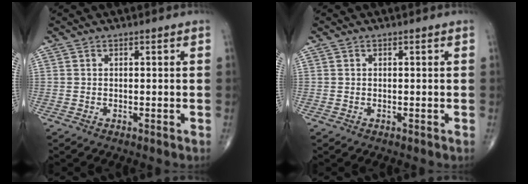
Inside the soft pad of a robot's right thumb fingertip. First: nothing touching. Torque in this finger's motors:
{"motor_torque": [0.00, 0.00, -0.01, 0.01, 0.00]}